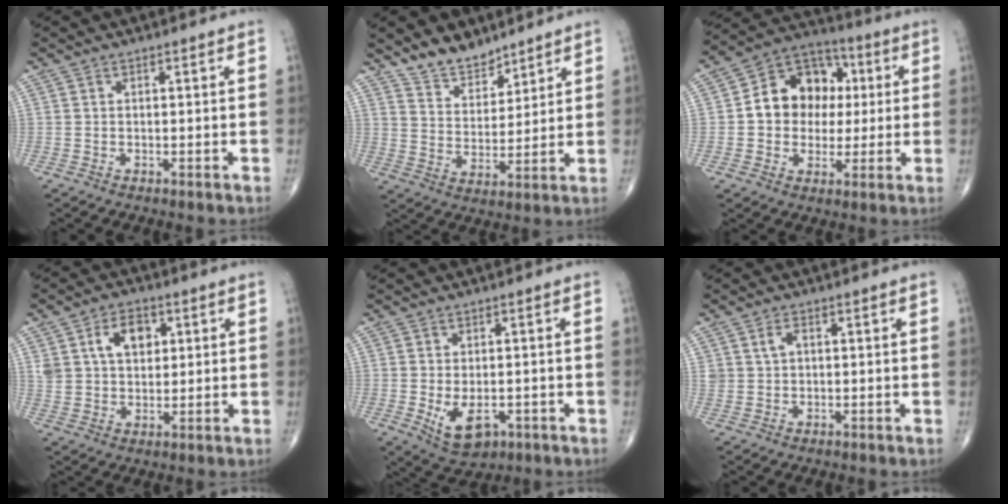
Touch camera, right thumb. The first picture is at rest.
{"total": 8.3, "force": [6.9, 4.0, 2.4], "torque": [-0.010, -0.056, 0.131]}
{"total": 14.1, "force": [1.4, 11.4, 8.2], "torque": [-0.080, 0.021, 0.014]}
{"total": 9.1, "force": [3.2, 6.2, 5.8], "torque": [-0.072, -0.004, 0.058]}
{"total": 7.1, "force": [-2.0, 4.3, 5.3], "torque": [-0.078, -0.003, -0.017]}
{"total": 2.6, "force": [0.8, 1.8, 1.7], "torque": [-0.027, 0.001, 0.018]}